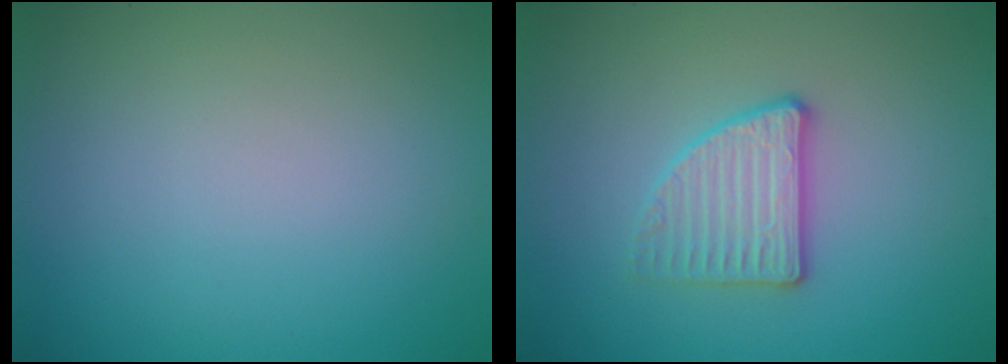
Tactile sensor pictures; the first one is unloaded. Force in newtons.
{"total": 2.8, "press": 2.7, "slide": 0.7}